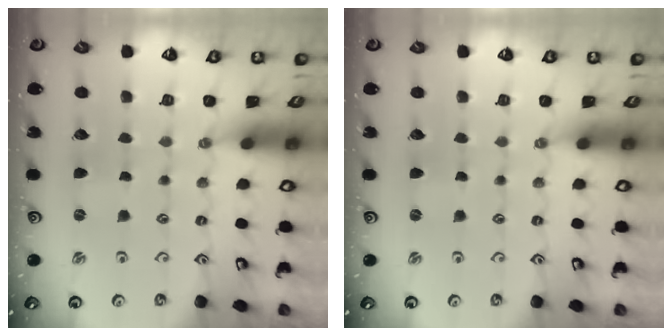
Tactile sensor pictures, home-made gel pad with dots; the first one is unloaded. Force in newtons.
{"total": 0.0}